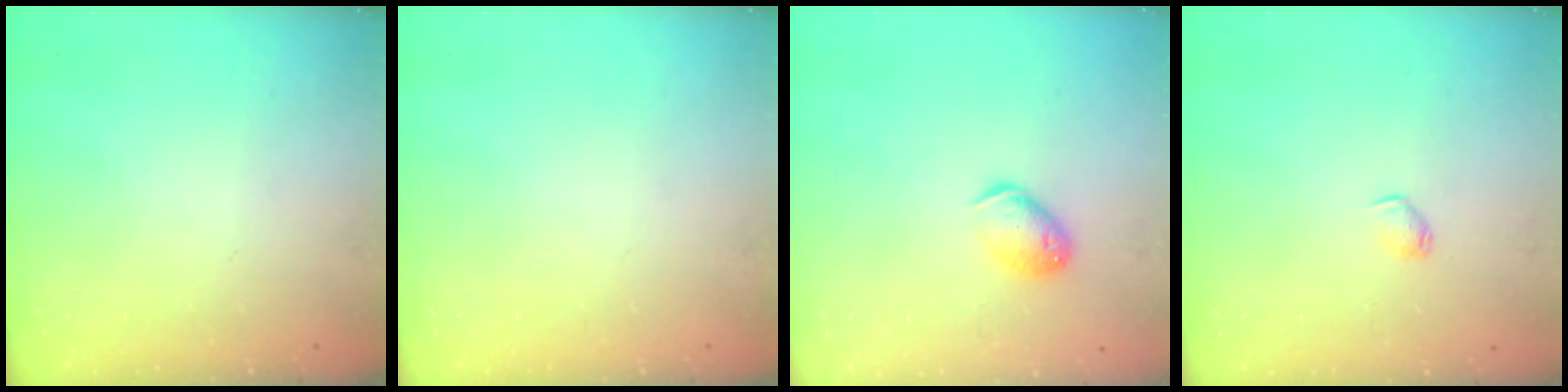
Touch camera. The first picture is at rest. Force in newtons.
{"total": 0.0}
{"total": 10.7, "press": 10.6, "slide": 1.6}
{"total": 2.8, "press": 2.7, "slide": 0.6}